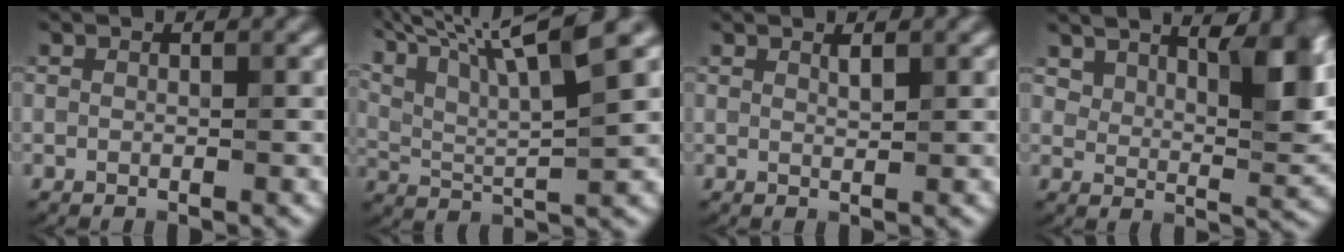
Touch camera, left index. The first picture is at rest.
{"total": 12.1, "force": [7.9, 2.7, 8.8], "torque": [-0.163, 0.030, 0.111]}
{"total": 0.9, "force": [0.7, 0.2, 0.6], "torque": [-0.010, -0.002, 0.012]}
{"total": 7.9, "force": [4.4, 3.2, 5.7], "torque": [-0.083, -0.004, 0.078]}